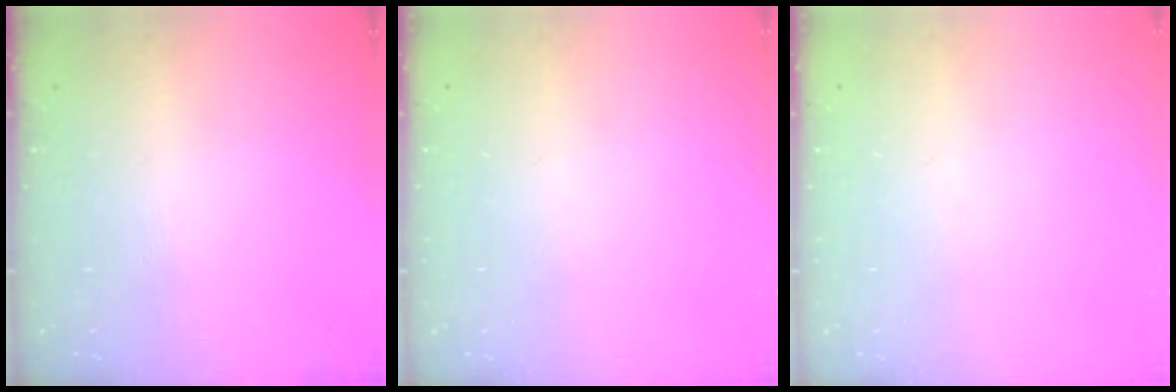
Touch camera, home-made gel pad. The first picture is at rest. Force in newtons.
{"total": 0.0}
{"total": 0.0}